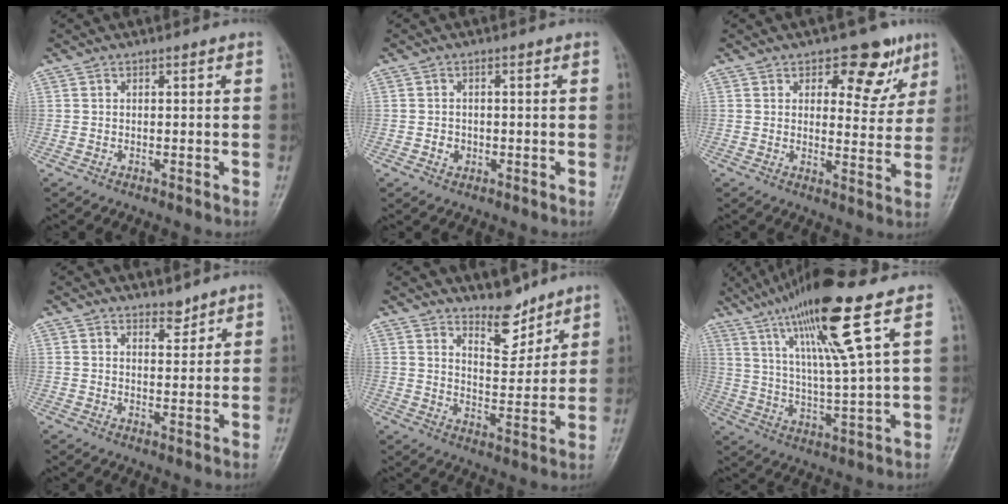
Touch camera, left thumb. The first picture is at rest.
{"total": 2.0, "force": [-0.6, 1.7, 0.8], "torque": [-0.006, 0.004, -0.008]}
{"total": 9.6, "force": [5.5, 5.5, 5.6], "torque": [-0.025, -0.023, 0.069]}
{"total": 2.4, "force": [2.1, 1.0, 0.6], "torque": [0.006, -0.017, 0.032]}
{"total": 7.1, "force": [5.9, 2.9, 2.6], "torque": [-0.018, -0.054, 0.104]}
{"total": 17.5, "force": [9.2, 0.9, 14.9], "torque": [-0.266, -0.024, 0.163]}